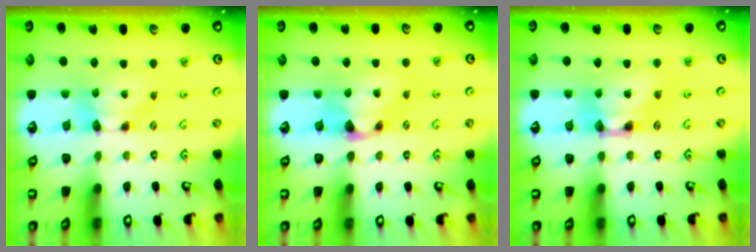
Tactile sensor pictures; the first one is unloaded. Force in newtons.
{"total": 1.1, "press": 0.6, "slide": 0.9}
{"total": 4.2, "press": 4.2, "slide": 0.3}